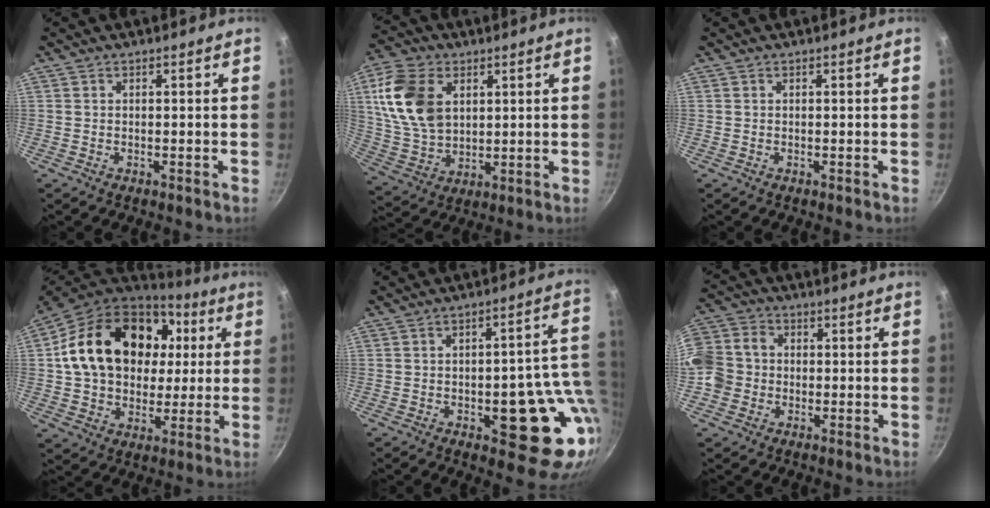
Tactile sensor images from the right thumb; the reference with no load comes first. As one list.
[{"total": 15.5, "force": [4.3, 10.4, 10.7], "torque": [-0.189, -0.009, 0.092]}, {"total": 0.0}, {"total": 25.0, "force": [5.2, 18.2, 16.3], "torque": [-0.266, 0.023, 0.091]}, {"total": 16.6, "force": [-1.9, 7.4, 14.7], "torque": [-0.121, 0.007, -0.021]}, {"total": 10.1, "force": [-1.4, 8.7, 4.8], "torque": [-0.076, 0.024, -0.047]}]